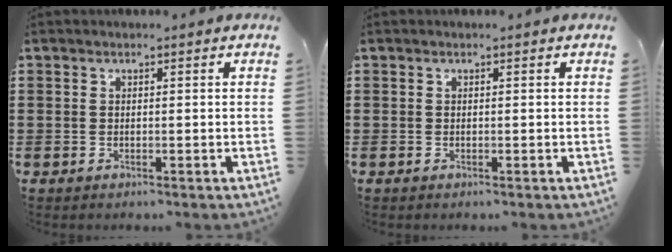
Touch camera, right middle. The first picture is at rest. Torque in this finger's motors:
{"motor_torque": [-0.51, 0.80, 0.24, -0.01]}